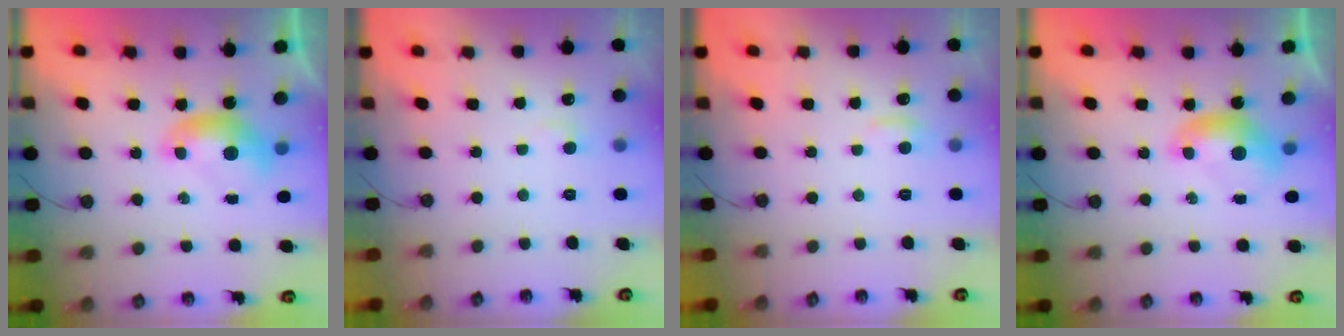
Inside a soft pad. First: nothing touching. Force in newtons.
{"total": 2.1, "press": 2.1, "slide": 0.6}
{"total": 1.2, "press": 1.0, "slide": 0.7}
{"total": 0.0}